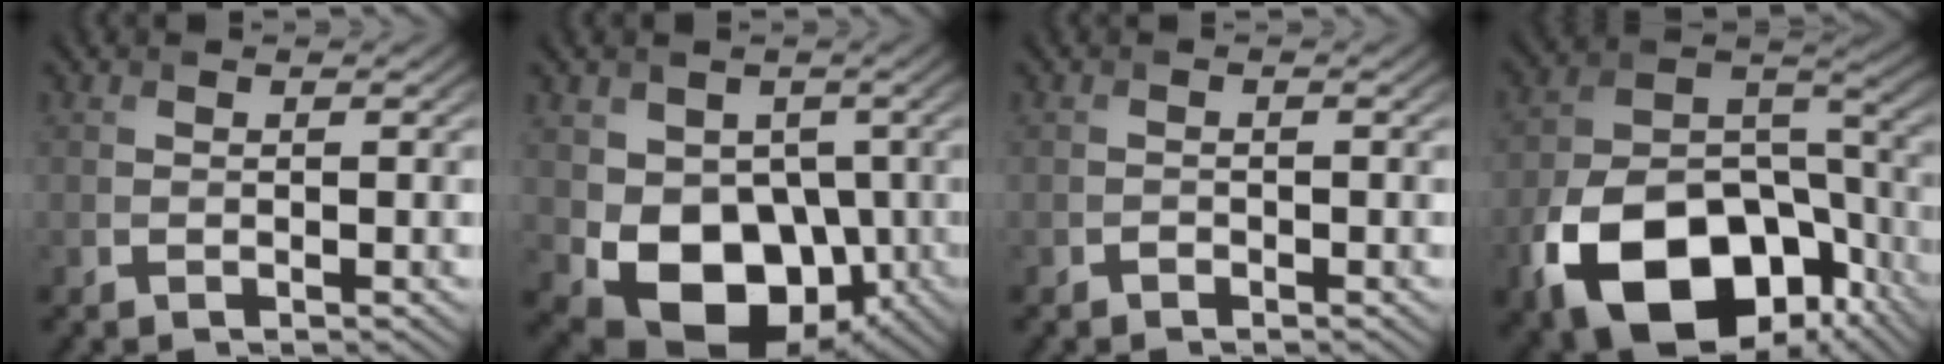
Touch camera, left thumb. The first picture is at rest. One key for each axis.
{"total": 10.8, "fx": -1.8, "fy": 8.1, "fz": 6.9, "tx": -0.124, "ty": -0.028, "tz": -0.035}
{"total": 0.6, "fx": -0.5, "fy": 0.3, "fz": 0.2, "tx": -0.001, "ty": -0.002, "tz": -0.009}
{"total": 18.6, "fx": -8.9, "fy": 11.8, "fz": 11.3, "tx": -0.224, "ty": -0.049, "tz": -0.140}